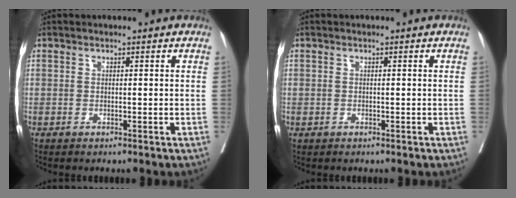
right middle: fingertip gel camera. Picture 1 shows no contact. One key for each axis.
{"total": 0.0}